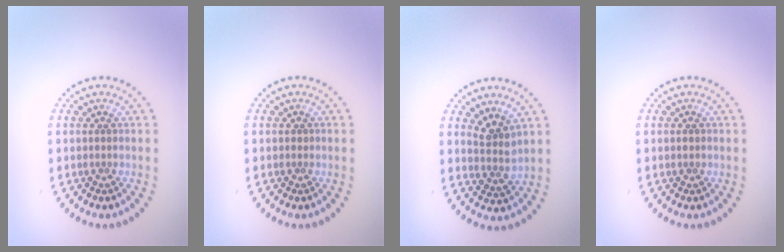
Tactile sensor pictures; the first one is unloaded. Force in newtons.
{"total": 0.5, "press": 0.5, "slide": 0.2}
{"total": 2.5, "press": 2.0, "slide": 1.6}
{"total": 0.7, "press": 0.6, "slide": 0.1}